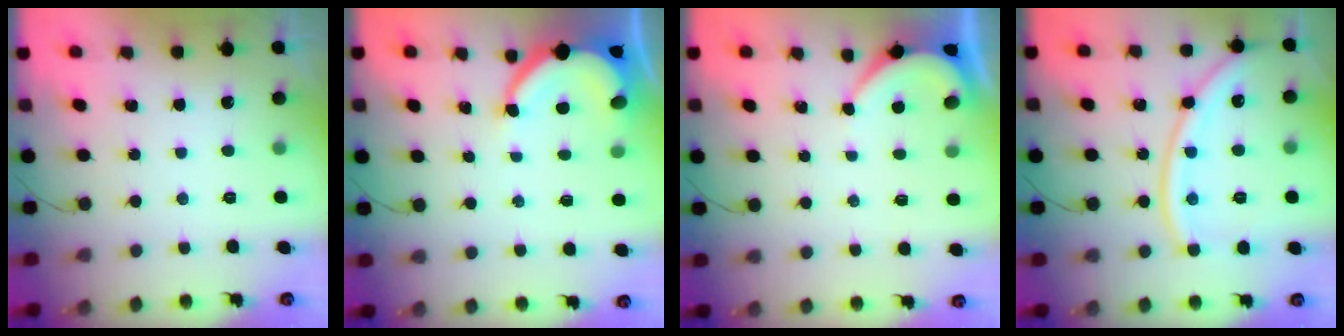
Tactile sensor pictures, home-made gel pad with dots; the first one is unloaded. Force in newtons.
{"total": 6.7, "press": 6.7, "slide": 0.7}
{"total": 3.1, "press": 3.1, "slide": 0.4}
{"total": 13.5, "press": 13.4, "slide": 1.8}